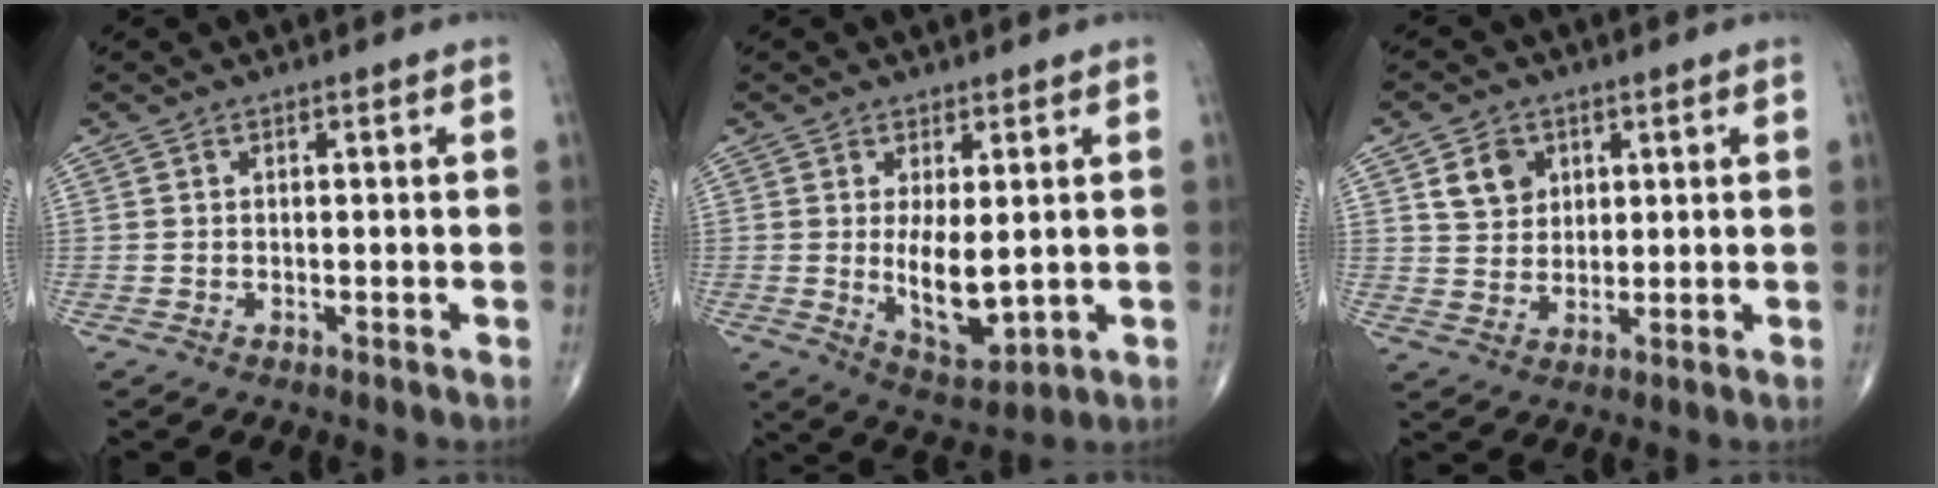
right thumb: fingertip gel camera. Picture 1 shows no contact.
{"total": 8.5, "force": [0.2, 3.7, 7.6], "torque": [-0.111, -0.023, 0.020]}
{"total": 6.2, "force": [2.6, 5.0, 2.6], "torque": [-0.022, -0.013, 0.047]}